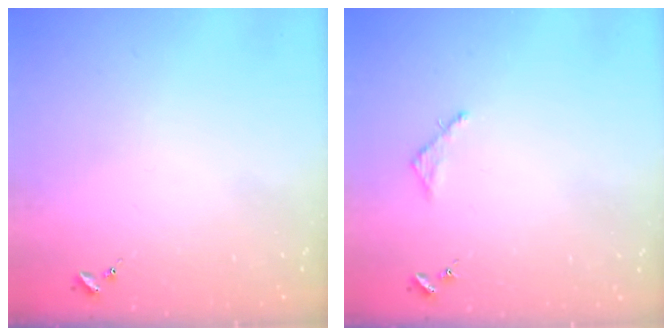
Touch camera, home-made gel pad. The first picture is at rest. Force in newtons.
{"total": 2.5, "press": 2.5, "slide": 0.2}